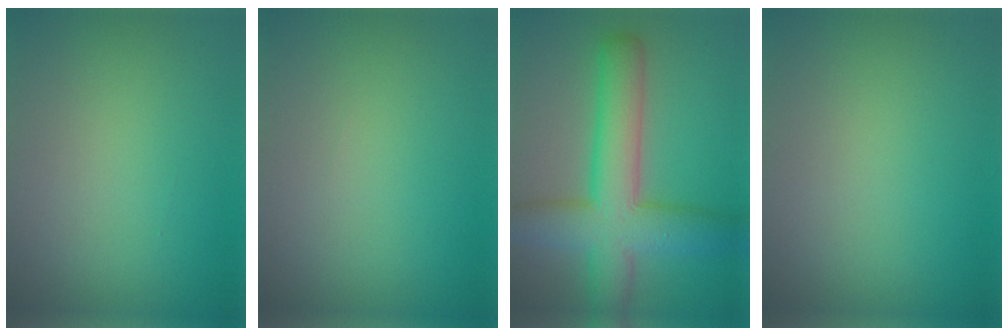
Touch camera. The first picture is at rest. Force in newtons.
{"total": 0.0}
{"total": 9.2, "press": 9.2, "slide": 0.5}
{"total": 0.0}